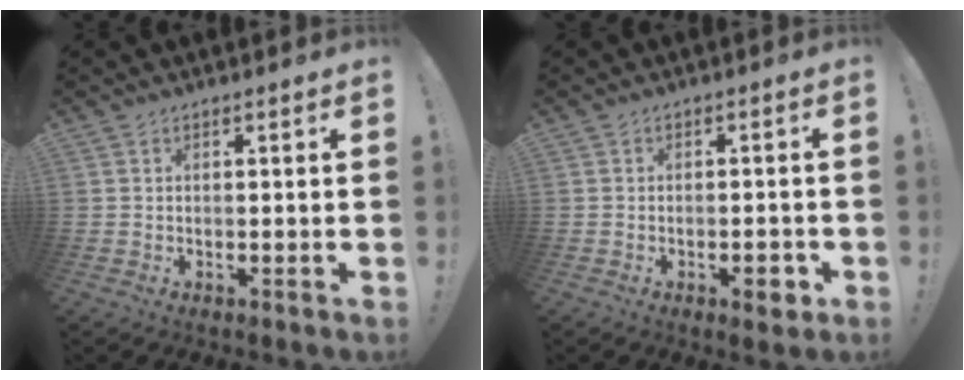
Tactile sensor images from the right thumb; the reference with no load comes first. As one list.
[{"total": 2.5, "force": [-1.1, 1.0, 2.0], "torque": [-0.021, 0.003, -0.019]}]